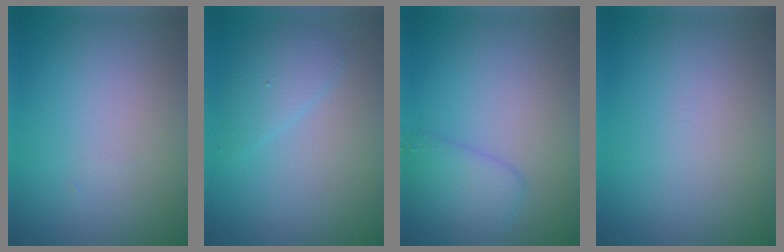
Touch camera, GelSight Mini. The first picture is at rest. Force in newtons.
{"total": 2.0, "press": 2.0, "slide": 0.2}
{"total": 2.6, "press": 2.5, "slide": 0.2}
{"total": 0.0}